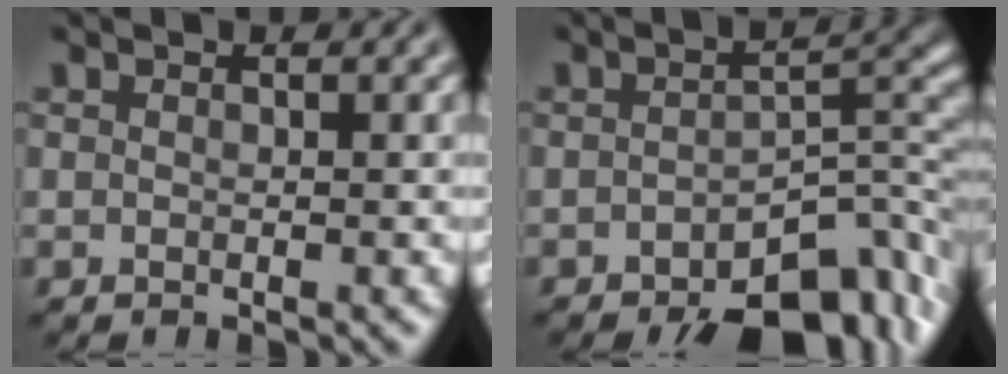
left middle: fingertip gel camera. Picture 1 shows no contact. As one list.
[{"total": 8.6, "force": [-5.5, 3.6, 5.6], "torque": [-0.056, -0.003, -0.083]}]